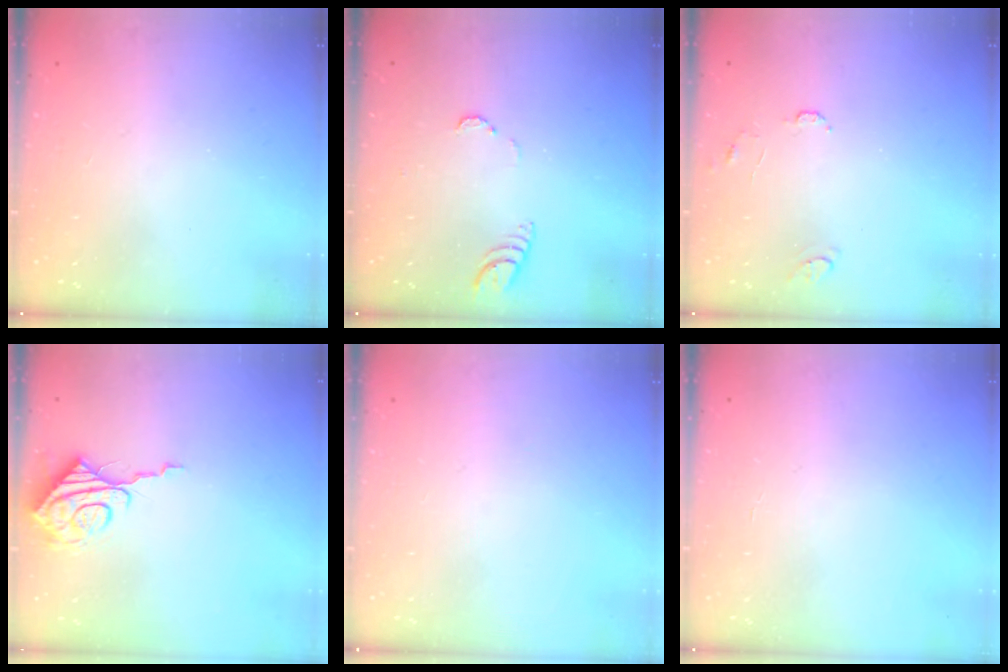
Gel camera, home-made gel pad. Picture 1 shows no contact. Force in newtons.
{"total": 3.4, "press": 3.4, "slide": 0.4}
{"total": 6.2, "press": 6.2, "slide": 0.5}
{"total": 9.7, "press": 9.6, "slide": 0.8}
{"total": 0.0}
{"total": 2.5, "press": 2.5, "slide": 0.3}